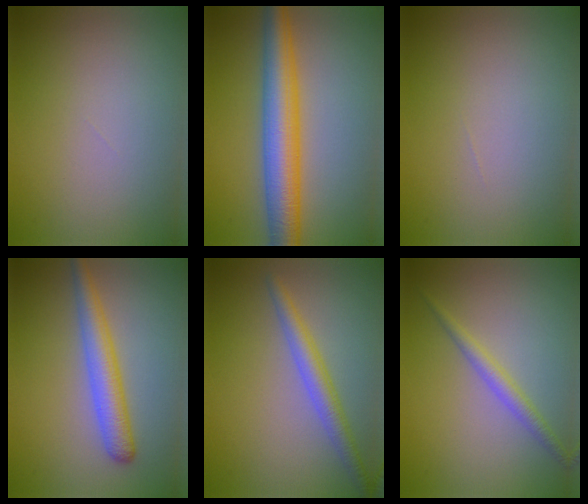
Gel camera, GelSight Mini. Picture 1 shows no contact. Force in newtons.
{"total": 6.9, "press": 6.9, "slide": 0.1}
{"total": 0.0}
{"total": 3.7, "press": 3.7, "slide": 0.1}
{"total": 2.9, "press": 2.9, "slide": 0.2}
{"total": 1.8, "press": 1.8, "slide": 0.0}